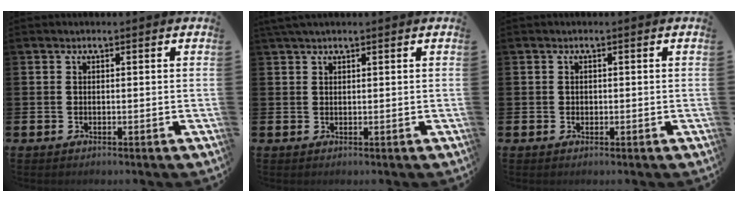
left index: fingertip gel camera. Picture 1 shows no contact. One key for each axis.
{"total": 1.4, "fx": 1.2, "fy": 0.1, "fz": 0.7, "tx": -0.007, "ty": 0.000, "tz": 0.020}
{"total": 0.6, "fx": 0.1, "fy": 0.6, "fz": 0.1, "tx": 0.001, "ty": 0.004, "tz": 0.000}